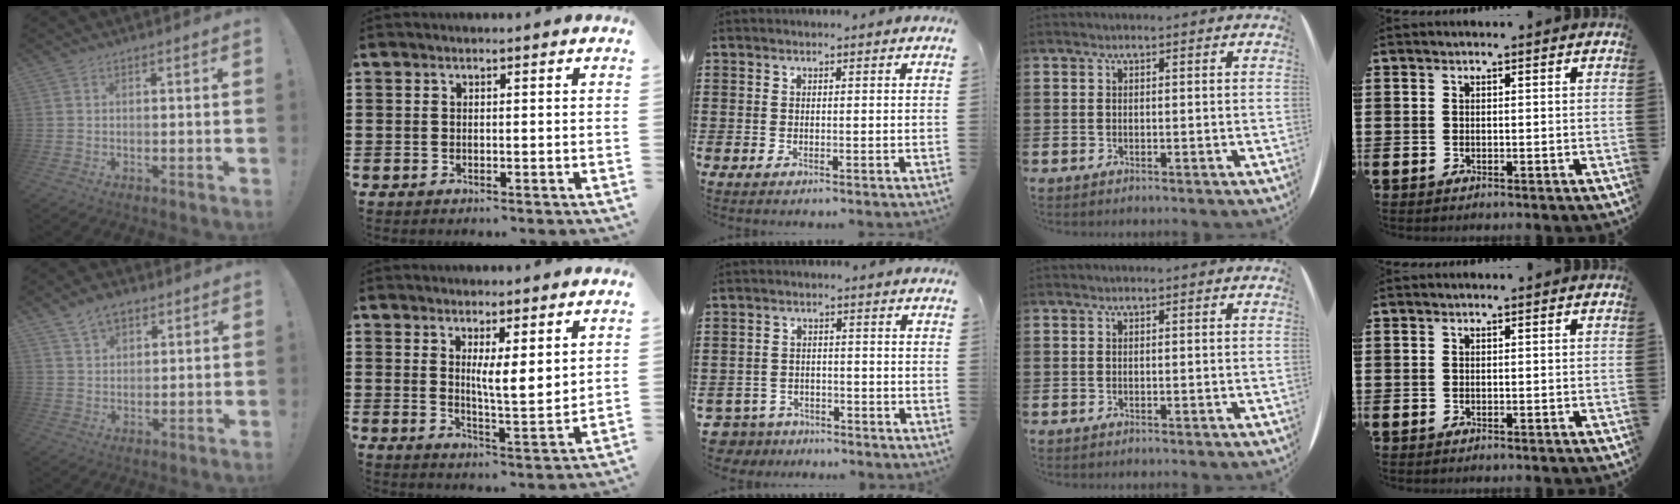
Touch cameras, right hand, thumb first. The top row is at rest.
{"thumb": {"total": 6.8, "force": [4.7, 4.0, 2.9], "torque": [-0.048, -0.018, 0.090]}, "index": {"total": 5.0, "force": [2.6, 0.9, 4.2], "torque": [-0.072, -0.016, 0.039]}, "middle": {"total": 3.6, "force": [-3.5, 0.8, 0.0], "torque": [-0.024, -0.005, -0.081]}}